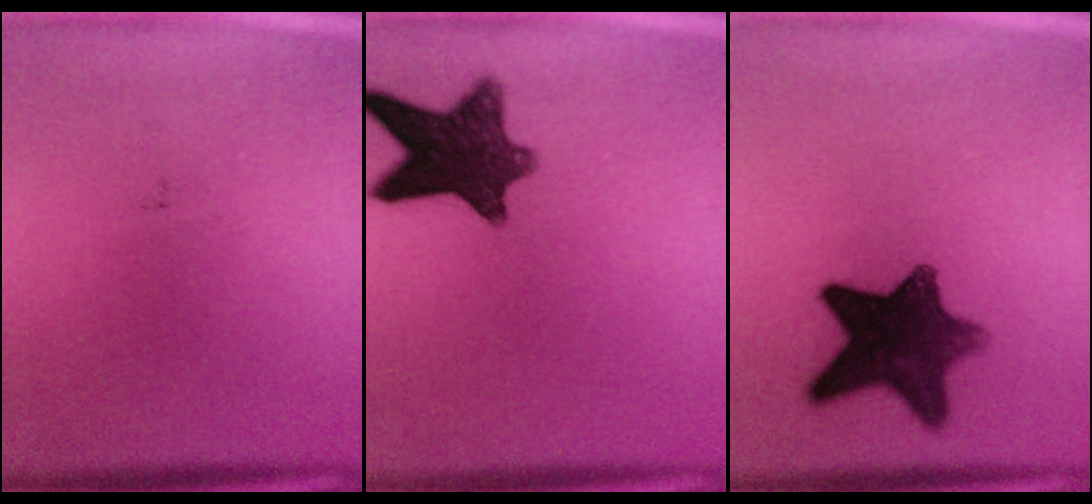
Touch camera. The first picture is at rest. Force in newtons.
{"total": 12.0}
{"total": 12.2}